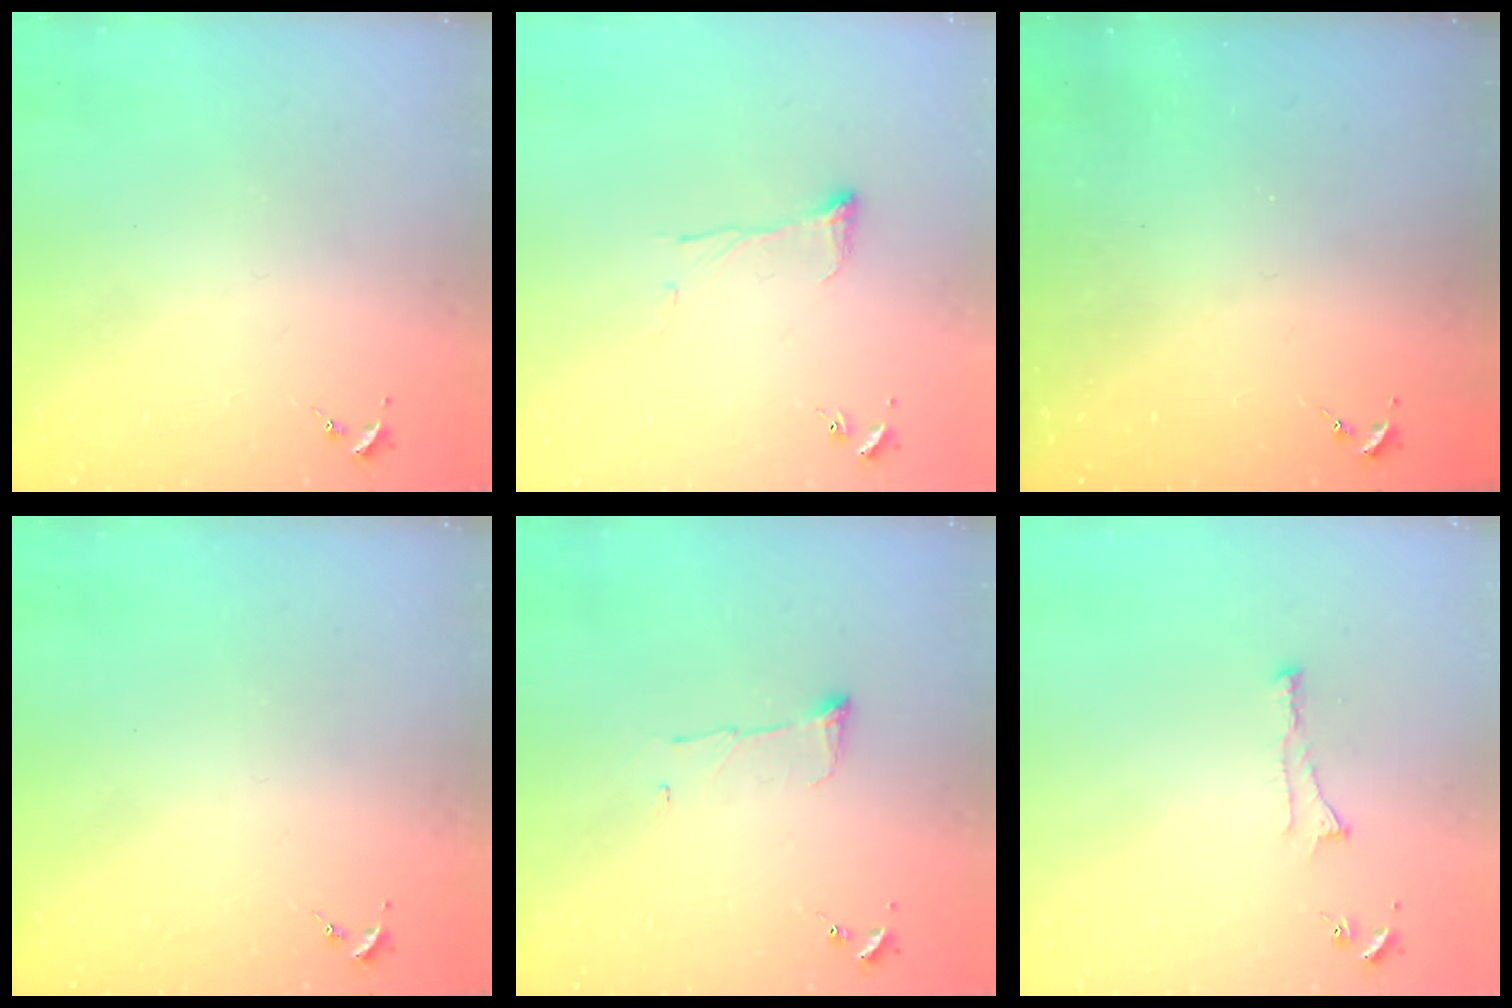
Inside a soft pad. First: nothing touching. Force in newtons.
{"total": 5.8, "press": 5.8, "slide": 0.5}
{"total": 0.0}
{"total": 0.0}
{"total": 4.8, "press": 4.7, "slide": 0.7}
{"total": 3.7, "press": 3.6, "slide": 0.6}